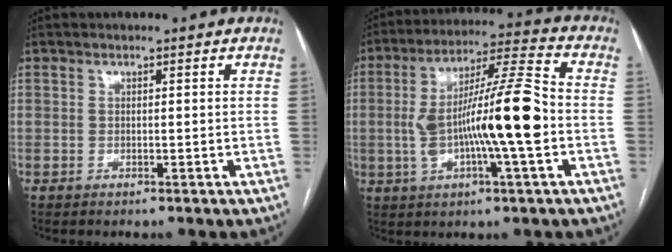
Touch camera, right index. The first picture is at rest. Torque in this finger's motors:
{"motor_torque": [1.60, -0.54, 0.92, 0.21]}